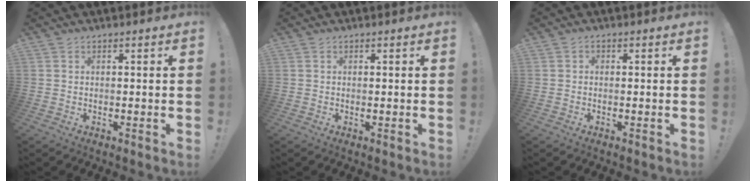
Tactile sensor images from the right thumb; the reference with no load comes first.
{"total": 0.0}
{"total": 0.8, "force": [-0.6, 0.5, 0.3], "torque": [-0.006, 0.003, -0.010]}